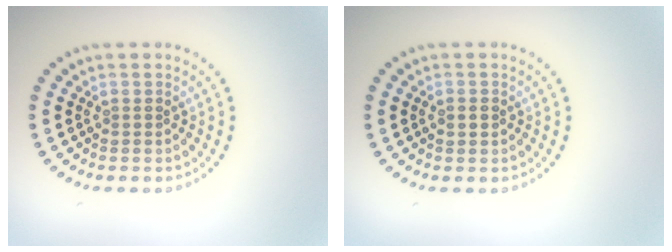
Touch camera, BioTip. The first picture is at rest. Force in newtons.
{"total": 1.1, "press": 1.1, "slide": 0.2}